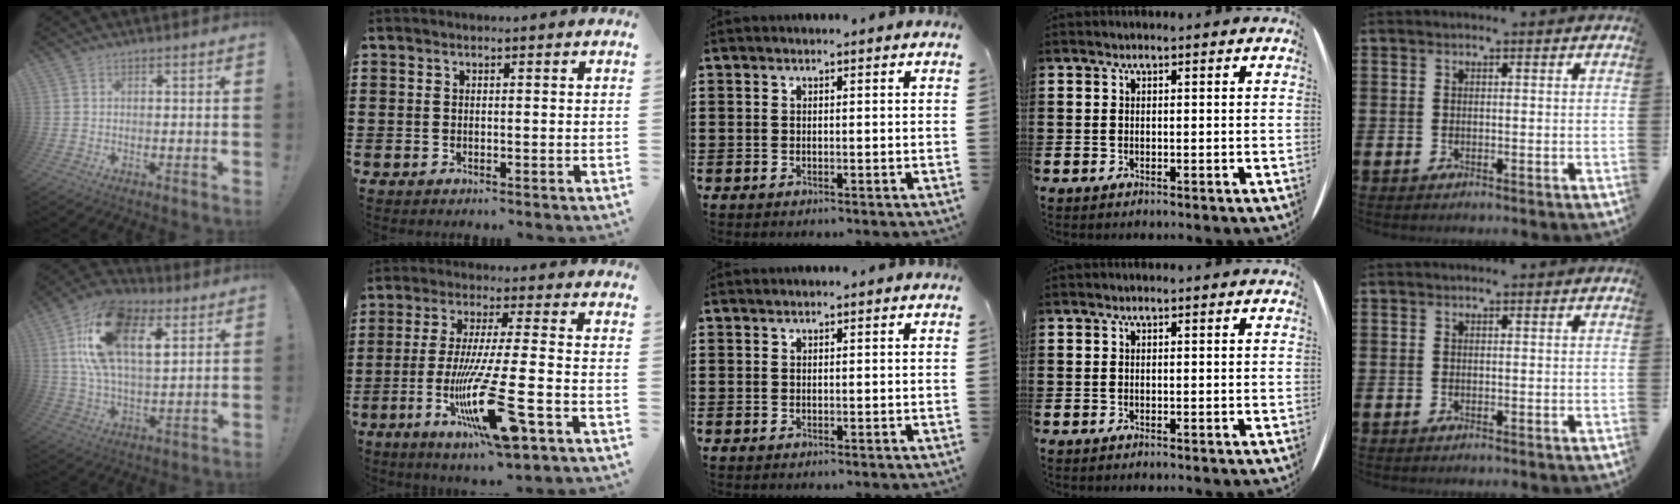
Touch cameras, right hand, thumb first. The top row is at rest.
{"thumb": {"total": 21.3, "force": [8.6, 11.5, 15.8], "torque": [-0.301, -0.021, 0.148]}, "index": {"total": 16.0, "force": [-5.8, 2.0, 14.8], "torque": [-0.297, -0.012, -0.103]}}